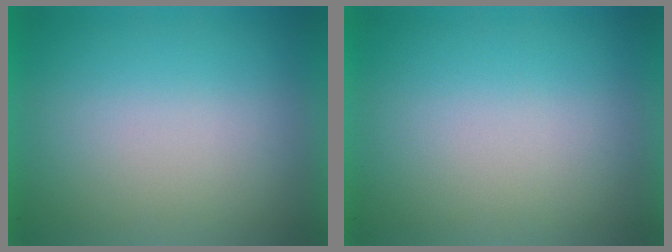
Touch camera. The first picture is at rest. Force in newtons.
{"total": 0.0}